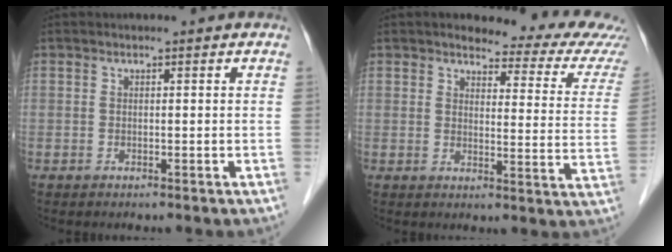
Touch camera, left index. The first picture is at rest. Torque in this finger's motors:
{"motor_torque": [0.54, -0.98, 0.33, 0.05]}